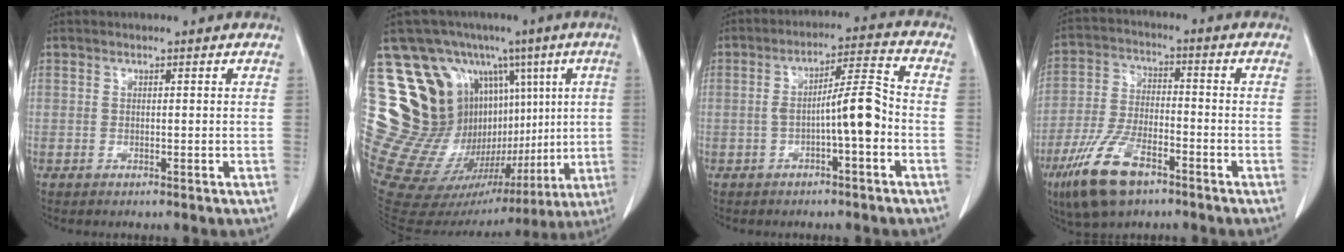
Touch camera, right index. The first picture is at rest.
{"total": 29.8, "force": [6.0, 20.1, 21.2], "torque": [-0.364, 0.104, 0.129]}
{"total": 7.4, "force": [-2.0, 0.6, 7.1], "torque": [-0.115, 0.022, -0.034]}
{"total": 11.5, "force": [-6.9, 4.5, 8.1], "torque": [-0.174, -0.011, -0.130]}